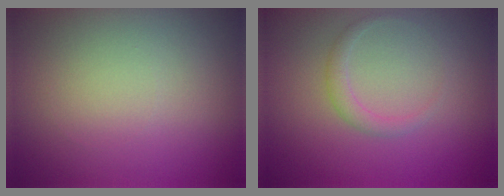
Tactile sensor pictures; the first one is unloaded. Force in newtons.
{"total": 1.2, "press": 1.2, "slide": 0.1}